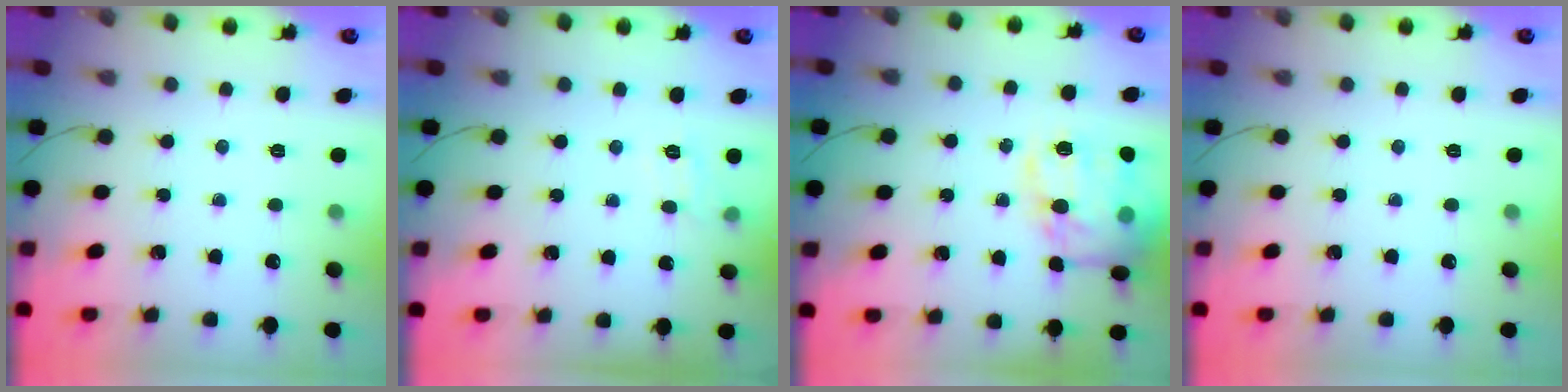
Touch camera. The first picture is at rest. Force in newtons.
{"total": 7.0, "press": 6.8, "slide": 1.7}
{"total": 17.7, "press": 17.7, "slide": 1.2}
{"total": 0.0}